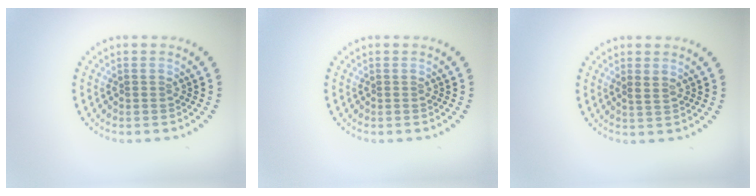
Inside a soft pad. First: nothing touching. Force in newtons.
{"total": 0.0}
{"total": 0.7, "press": 0.5, "slide": 0.6}